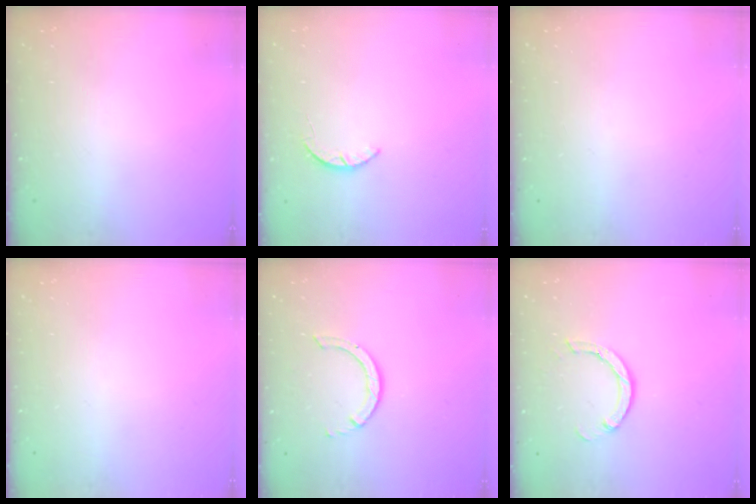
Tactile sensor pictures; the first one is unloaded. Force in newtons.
{"total": 1.9, "press": 1.9, "slide": 0.3}
{"total": 0.0}
{"total": 0.0}
{"total": 2.9, "press": 2.9, "slide": 0.2}
{"total": 3.4, "press": 3.4, "slide": 0.2}